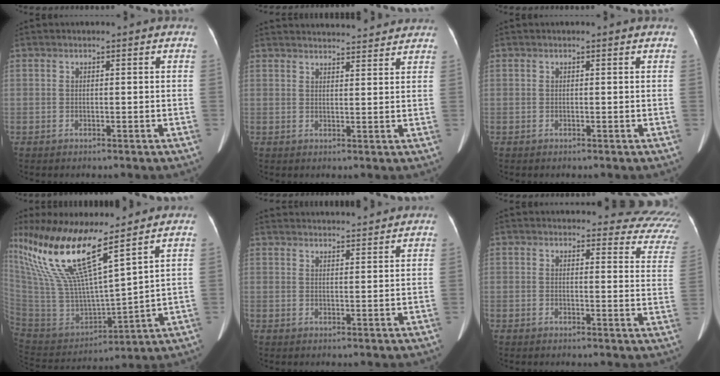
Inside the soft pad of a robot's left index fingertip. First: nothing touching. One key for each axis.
{"total": 14.3, "fx": 13.8, "fy": 2.0, "fz": 3.4, "tx": -0.042, "ty": 0.035, "tz": 0.174}
{"total": 0.0}
{"total": 18.6, "fx": 12.9, "fy": 1.5, "fz": 13.3, "tx": -0.281, "ty": 0.000, "tz": 0.251}
{"total": 12.6, "fx": 12.1, "fy": 1.3, "fz": 3.1, "tx": -0.045, "ty": 0.036, "tz": 0.165}
{"total": 17.2, "fx": 16.2, "fy": 4.5, "fz": 3.7, "tx": 0.003, "ty": -0.061, "tz": 0.141}